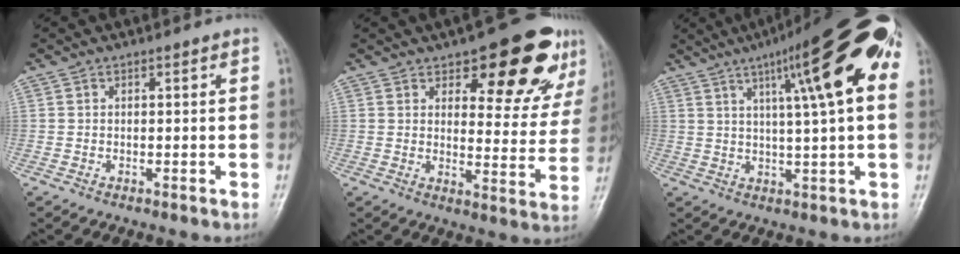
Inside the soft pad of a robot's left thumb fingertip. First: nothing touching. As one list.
[{"total": 15.7, "force": [9.6, 6.6, 10.5], "torque": [-0.073, -0.053, 0.126]}, {"total": 19.6, "force": [6.7, 3.5, 18.0], "torque": [-0.249, 0.013, 0.088]}]